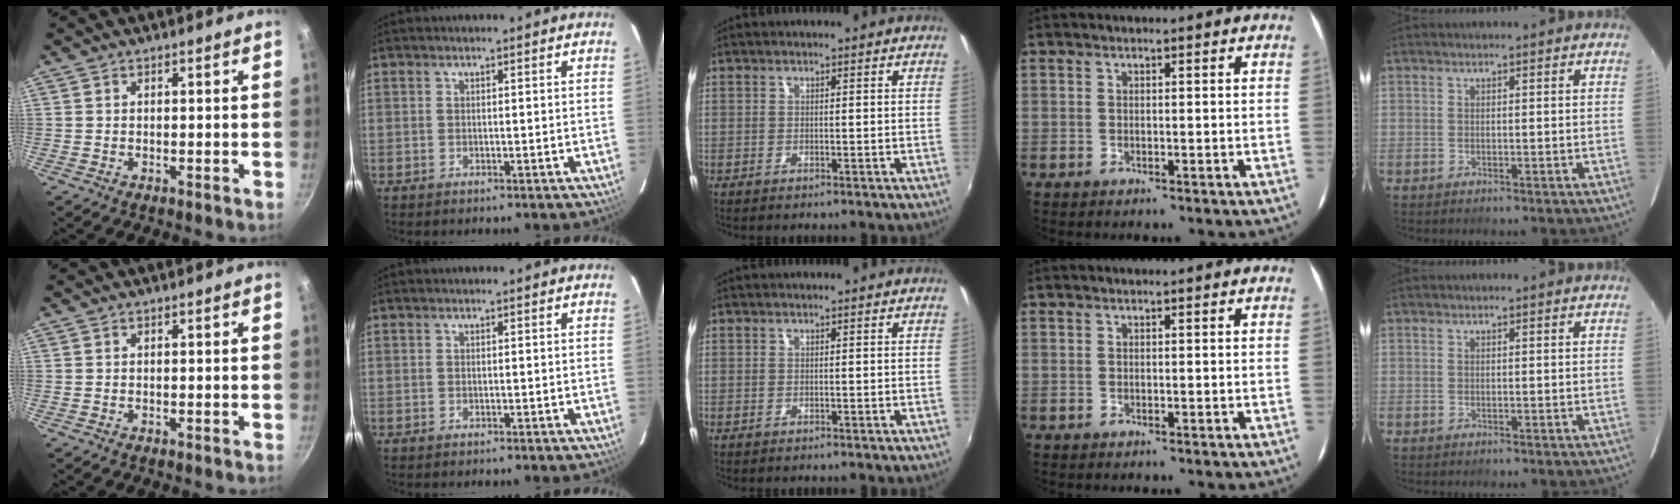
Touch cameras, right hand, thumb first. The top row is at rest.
{}